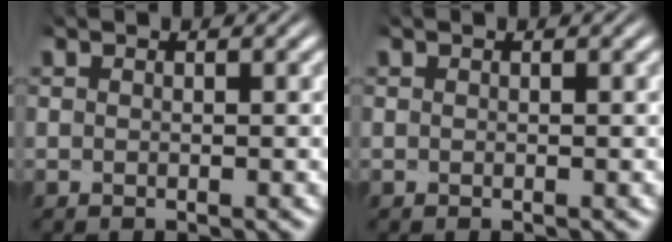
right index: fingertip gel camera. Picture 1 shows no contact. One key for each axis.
{"total": 0.0}